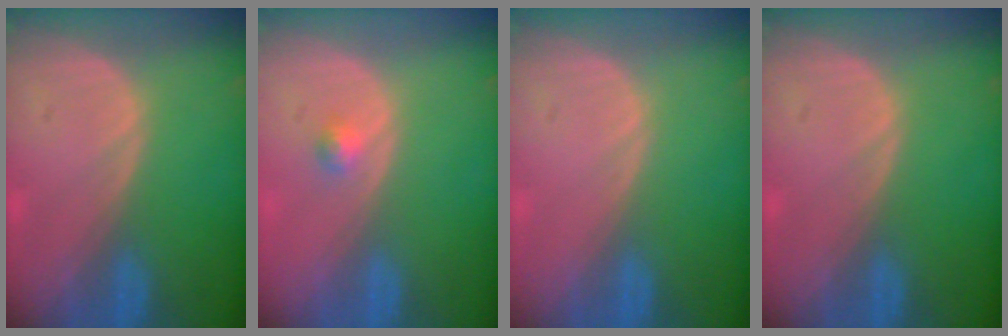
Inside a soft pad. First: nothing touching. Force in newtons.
{"total": 1.5, "press": 1.3, "slide": 0.8}
{"total": 0.0}
{"total": 0.0}